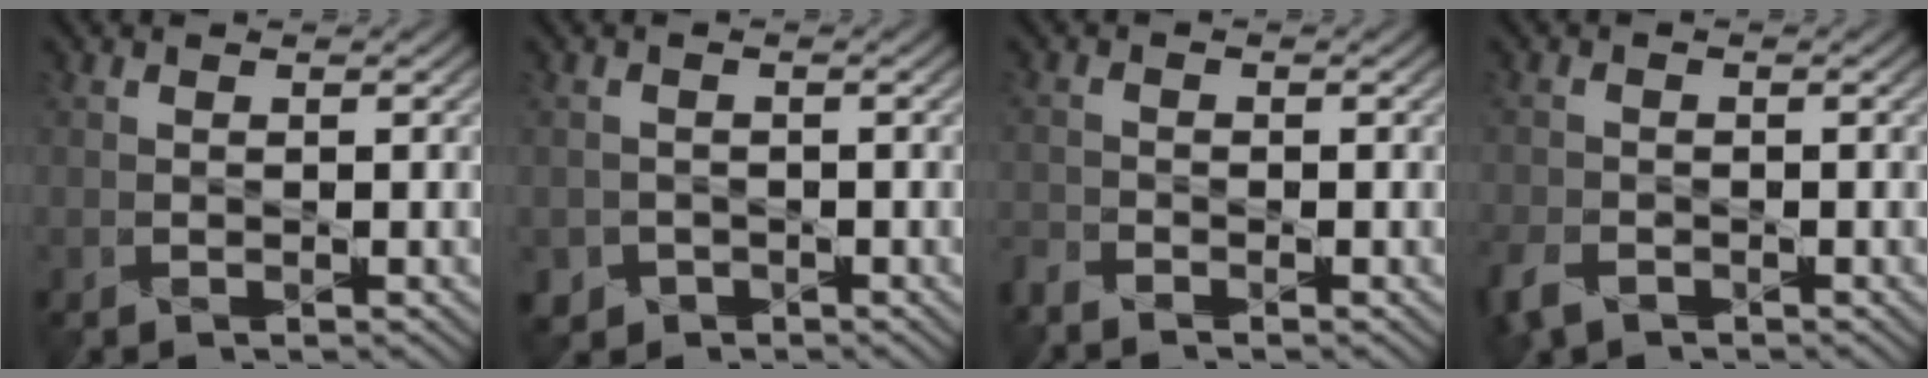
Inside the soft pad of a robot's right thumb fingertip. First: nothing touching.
{"total": 2.1, "force": [-1.2, 1.7, 0.2], "torque": [-0.003, -0.007, -0.026]}
{"total": 2.2, "force": [-2.1, 0.3, 0.5], "torque": [-0.015, -0.010, -0.053]}
{"total": 3.6, "force": [-2.5, 1.9, 1.7], "torque": [-0.045, -0.013, -0.057]}